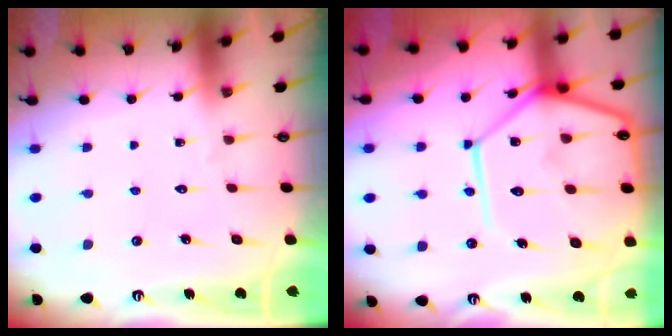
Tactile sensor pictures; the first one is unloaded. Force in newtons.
{"total": 21.9, "press": 21.8, "slide": 2.6}